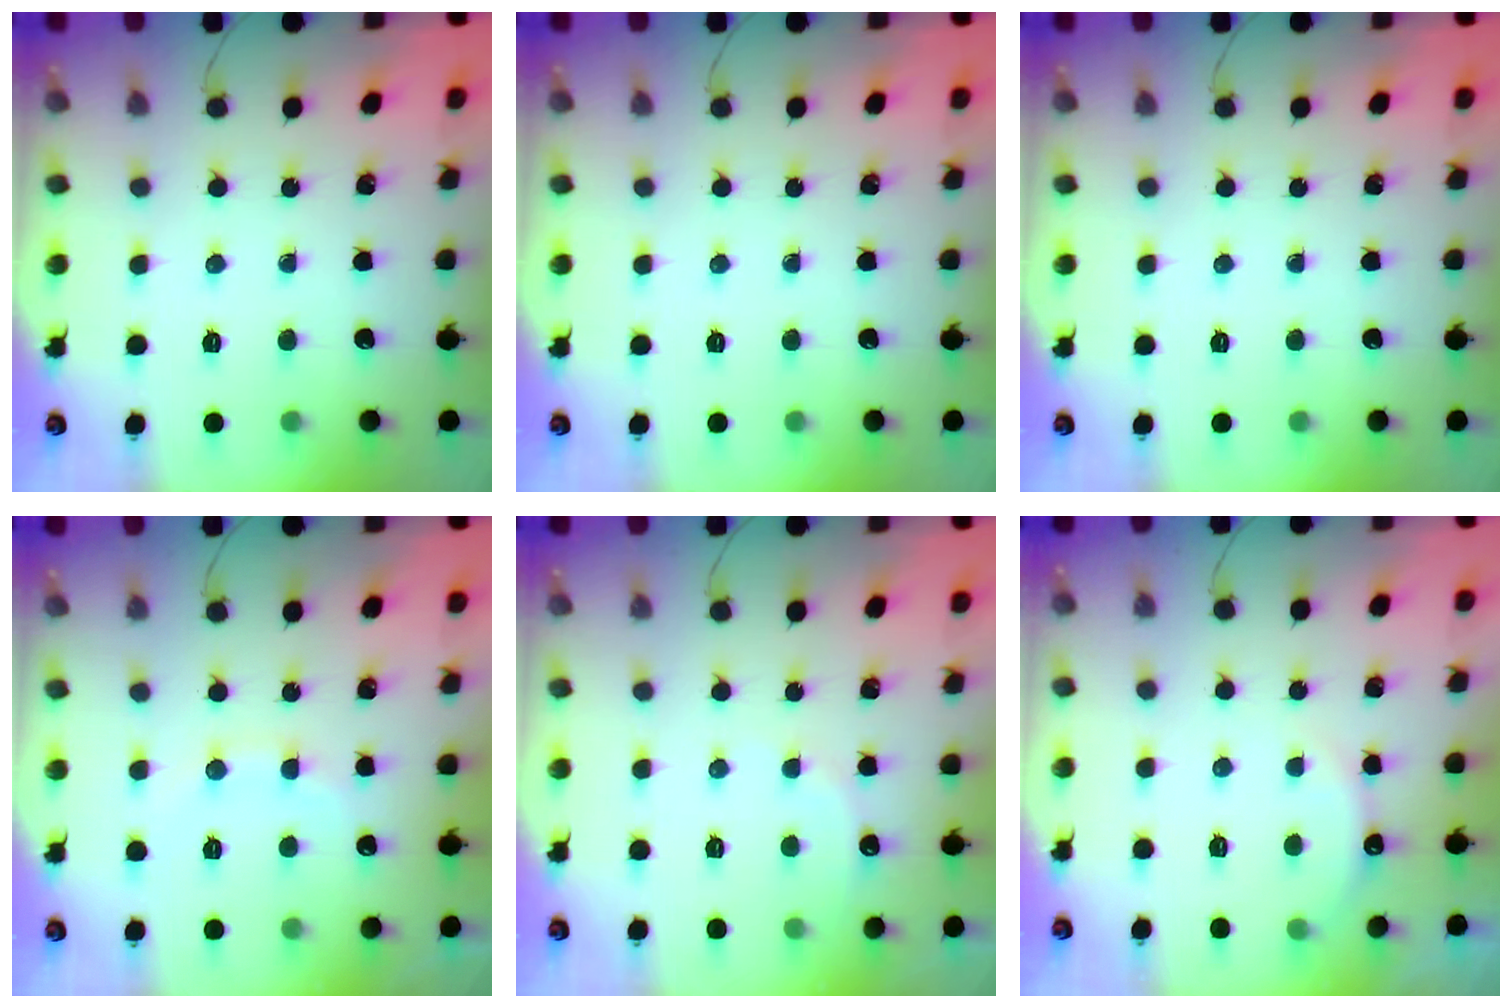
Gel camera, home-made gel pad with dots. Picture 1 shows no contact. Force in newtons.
{"total": 0.0}
{"total": 0.0}
{"total": 8.7, "press": 8.6, "slide": 1.2}
{"total": 5.4, "press": 5.3, "slide": 1.4}
{"total": 6.5, "press": 6.4, "slide": 1.3}